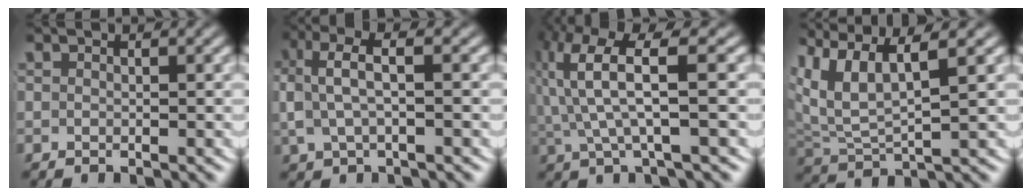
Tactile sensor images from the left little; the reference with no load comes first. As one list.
[{"total": 4.6, "force": [1.0, 2.4, 3.9], "torque": [-0.080, 0.012, 0.015]}, {"total": 7.1, "force": [2.3, 3.1, 6.0], "torque": [-0.122, 0.002, 0.038]}, {"total": 9.1, "force": [3.5, 6.2, 5.7], "torque": [-0.142, 0.004, 0.054]}]